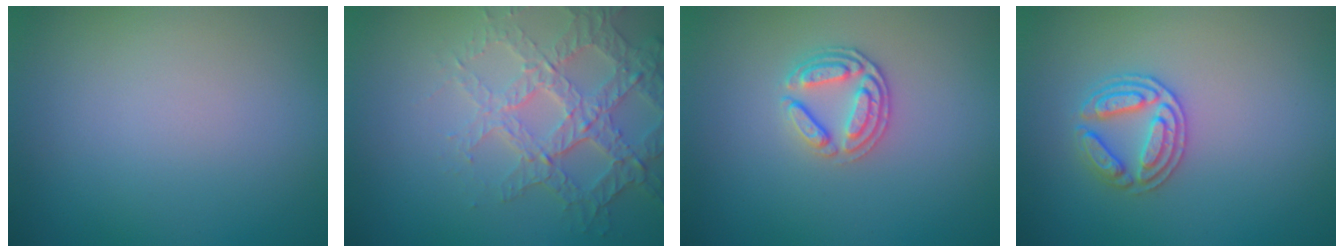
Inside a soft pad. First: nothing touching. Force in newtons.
{"total": 4.3, "press": 4.1, "slide": 1.3}
{"total": 2.6, "press": 2.5, "slide": 0.7}
{"total": 2.7, "press": 2.7, "slide": 0.4}